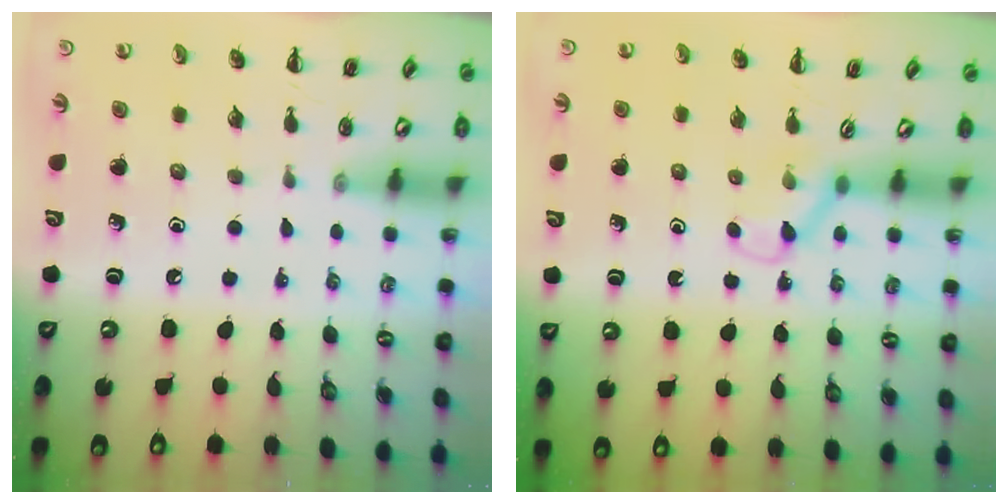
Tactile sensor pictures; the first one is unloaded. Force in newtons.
{"total": 2.6, "press": 2.4, "slide": 0.9}